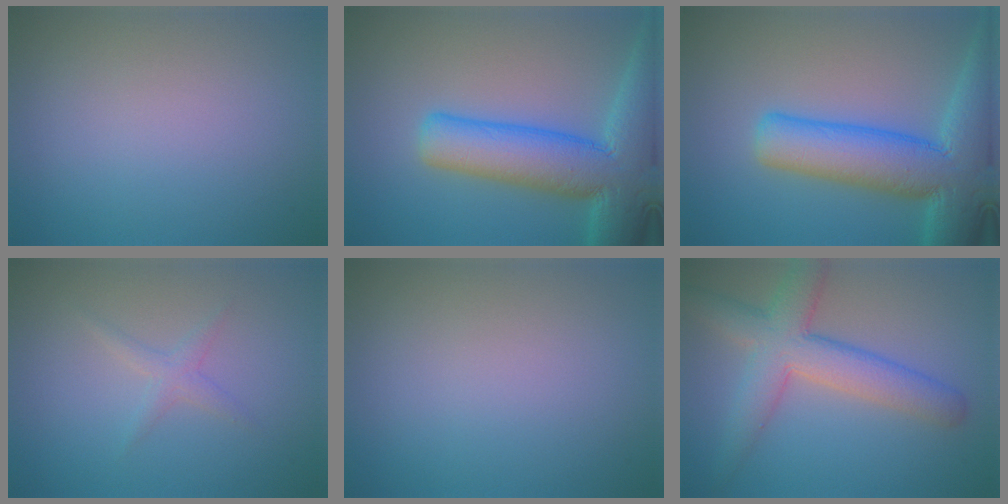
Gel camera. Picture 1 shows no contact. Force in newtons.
{"total": 11.2, "press": 11.2, "slide": 0.7}
{"total": 11.2, "press": 11.2, "slide": 0.7}
{"total": 1.8, "press": 1.8, "slide": 0.1}
{"total": 0.0}
{"total": 6.2, "press": 6.2, "slide": 0.2}